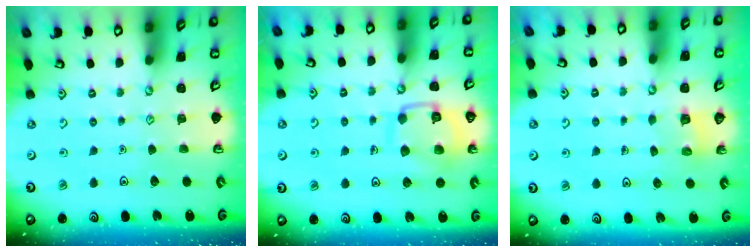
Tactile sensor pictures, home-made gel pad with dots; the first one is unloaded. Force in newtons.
{"total": 12.0, "press": 12.0, "slide": 0.6}
{"total": 3.7, "press": 3.7, "slide": 0.2}